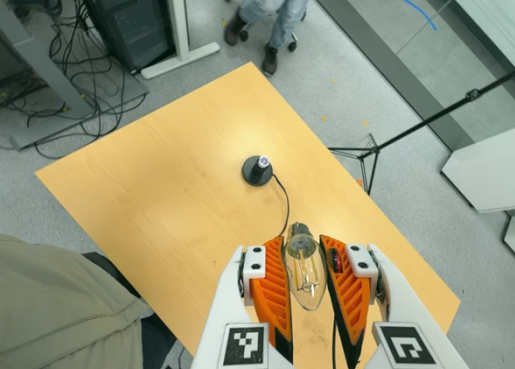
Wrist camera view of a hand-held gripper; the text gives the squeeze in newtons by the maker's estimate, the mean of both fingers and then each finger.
{"total": 21.6, "left": 23.3, "right": 20.0}